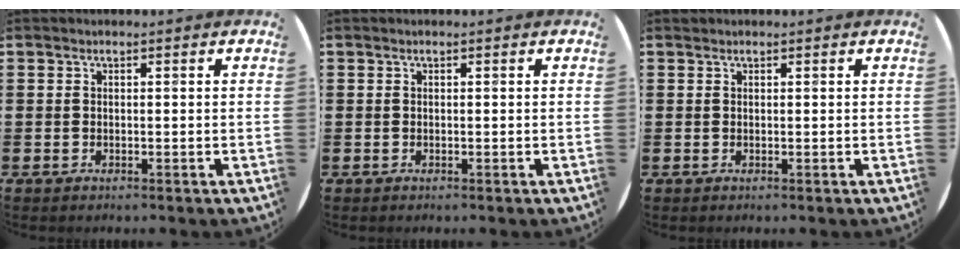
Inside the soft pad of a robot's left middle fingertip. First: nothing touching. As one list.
[{"total": 0.0}, {"total": 0.0}]